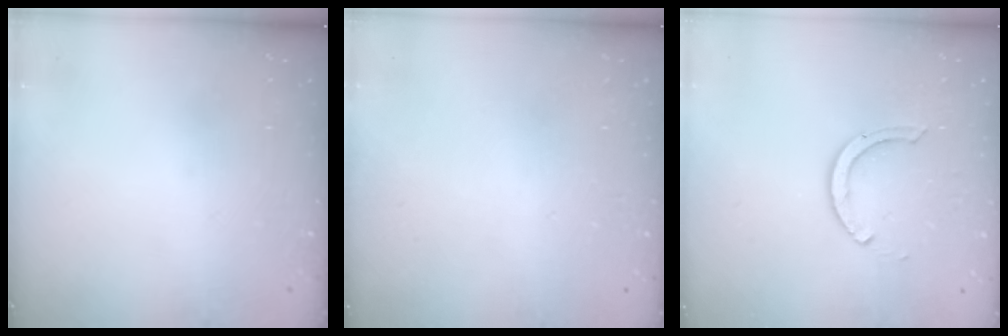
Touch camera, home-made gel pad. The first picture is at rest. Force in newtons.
{"total": 2.6, "press": 2.6, "slide": 0.2}
{"total": 7.0, "press": 6.9, "slide": 0.8}